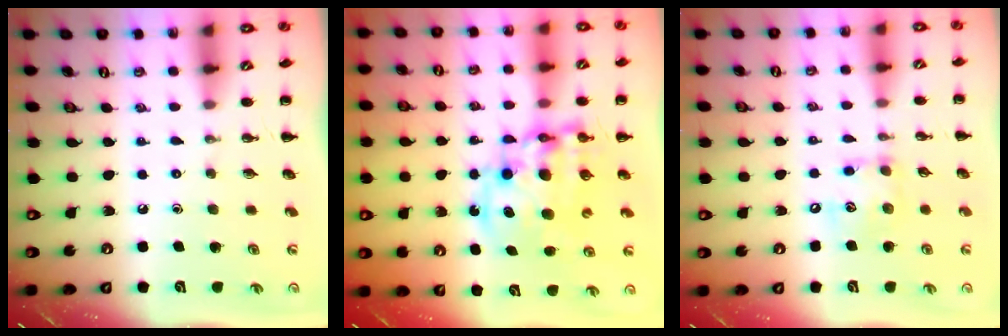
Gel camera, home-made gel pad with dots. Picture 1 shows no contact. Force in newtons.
{"total": 14.1, "press": 13.7, "slide": 3.3}
{"total": 9.6, "press": 9.5, "slide": 1.2}